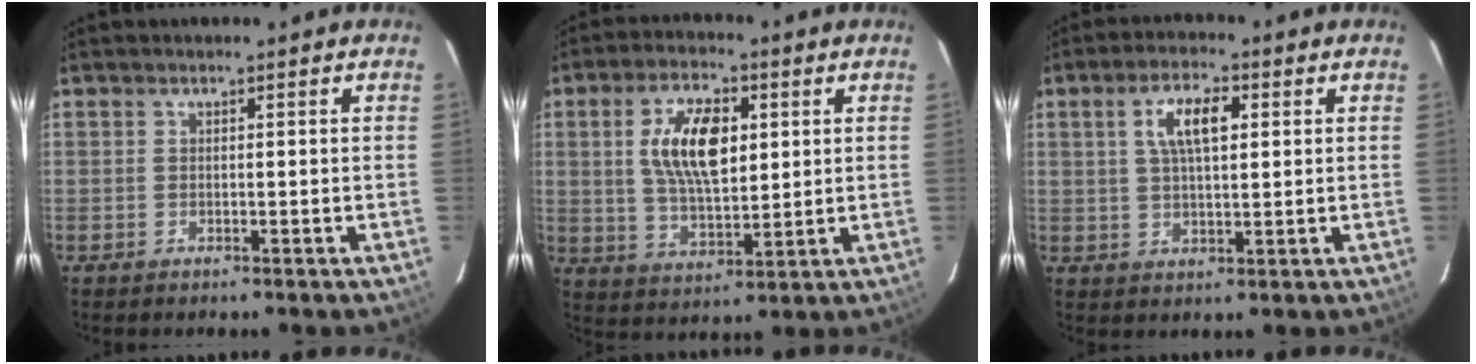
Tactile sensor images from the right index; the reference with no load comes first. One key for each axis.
{"total": 12.1, "fx": 2.8, "fy": 5.7, "fz": 10.3, "tx": -0.193, "ty": 0.009, "tz": 0.055}
{"total": 7.1, "fx": 2.2, "fy": 2.8, "fz": 6.2, "tx": -0.113, "ty": 0.012, "tz": 0.040}